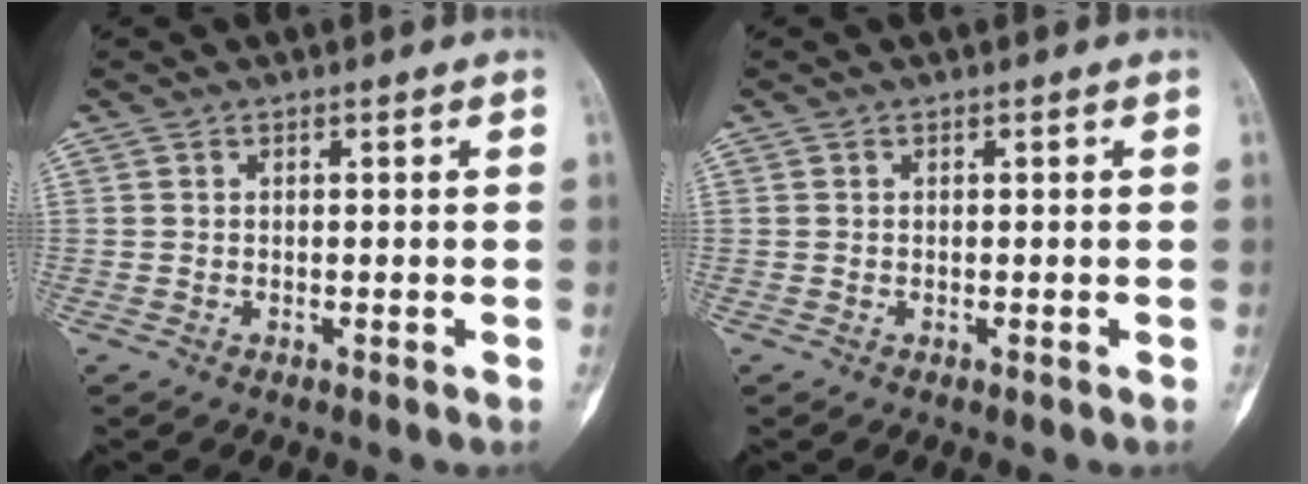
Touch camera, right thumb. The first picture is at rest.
{"total": 0.0}